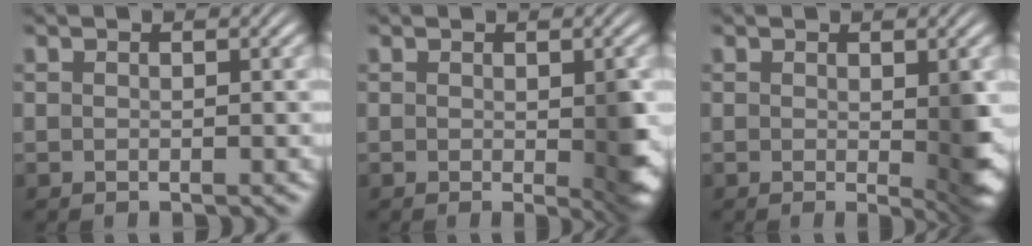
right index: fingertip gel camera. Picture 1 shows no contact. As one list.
[{"total": 3.1, "force": [-0.3, 1.0, 2.9], "torque": [-0.033, -0.014, -0.003]}, {"total": 3.4, "force": [-0.2, 1.0, 3.2], "torque": [-0.038, -0.018, 0.000]}]